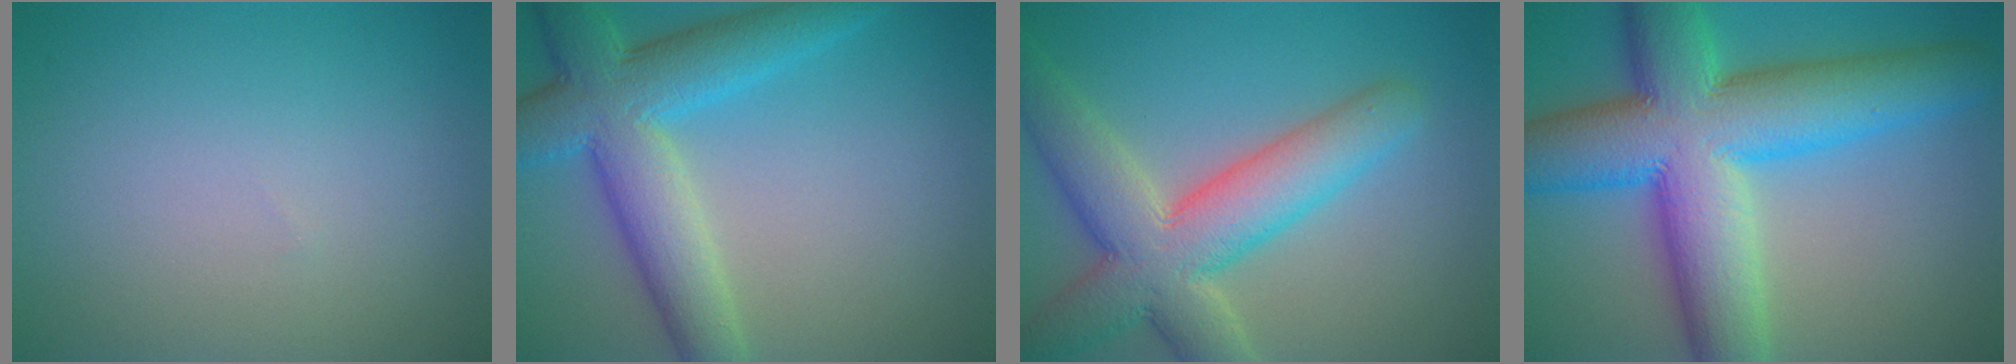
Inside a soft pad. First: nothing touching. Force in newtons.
{"total": 8.2, "press": 8.1, "slide": 0.6}
{"total": 8.8, "press": 8.8, "slide": 0.6}
{"total": 14.0, "press": 14.0, "slide": 0.1}